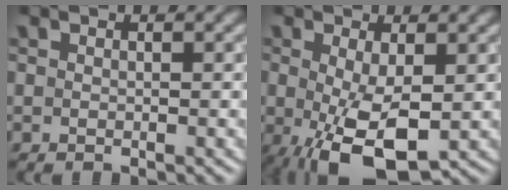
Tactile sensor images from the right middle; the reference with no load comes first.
{"total": 6.3, "force": [-0.8, 2.9, 5.5], "torque": [-0.113, -0.016, -0.004]}